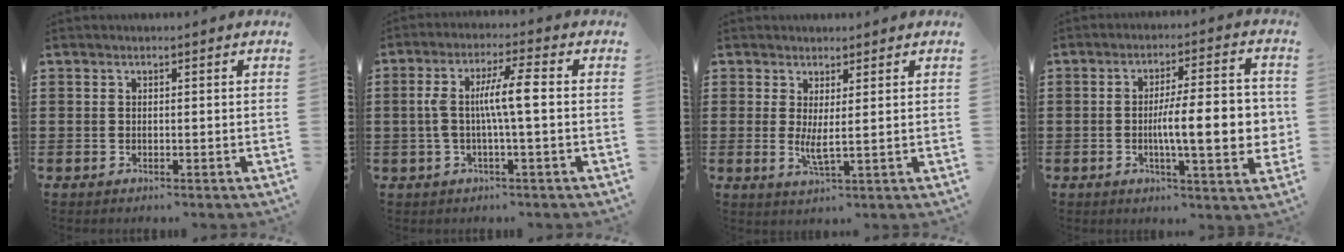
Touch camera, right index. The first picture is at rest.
{"total": 6.9, "force": [-0.1, 0.9, 6.9], "torque": [-0.135, -0.002, -0.010]}
{"total": 3.1, "force": [1.0, 0.0, 2.9], "torque": [-0.057, -0.009, 0.019]}
{"total": 11.4, "force": [-1.2, 2.5, 11.1], "torque": [-0.160, -0.004, -0.022]}